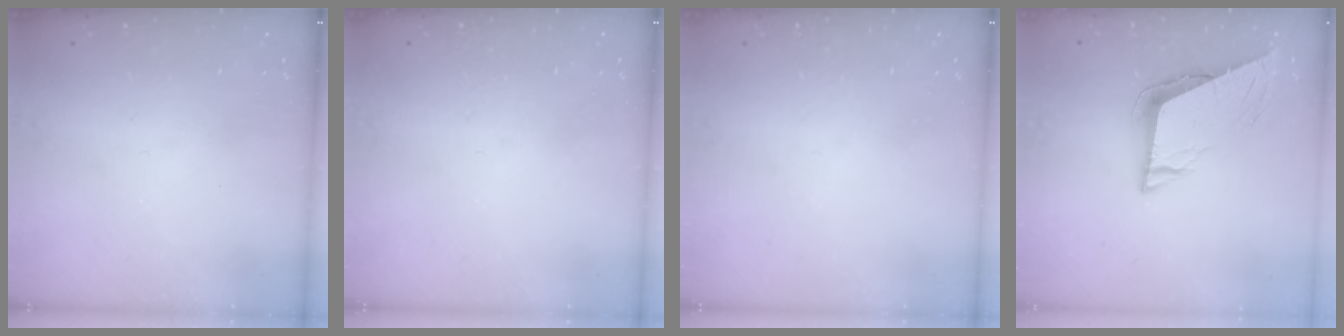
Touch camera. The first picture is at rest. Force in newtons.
{"total": 0.0}
{"total": 0.0}
{"total": 8.3, "press": 8.2, "slide": 0.4}